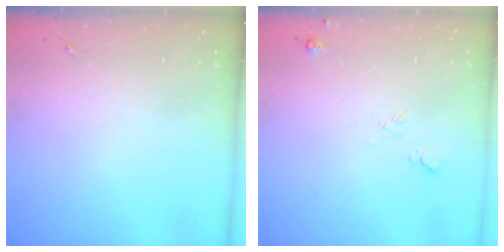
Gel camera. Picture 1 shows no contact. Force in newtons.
{"total": 4.6, "press": 4.5, "slide": 0.8}